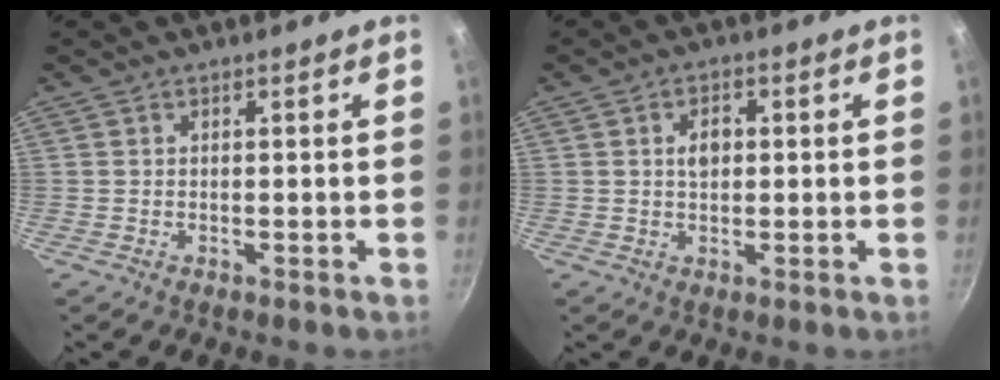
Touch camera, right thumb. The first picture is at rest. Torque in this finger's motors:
{"motor_torque": [-0.64, 0.22, 0.31, 0.23, 0.01]}